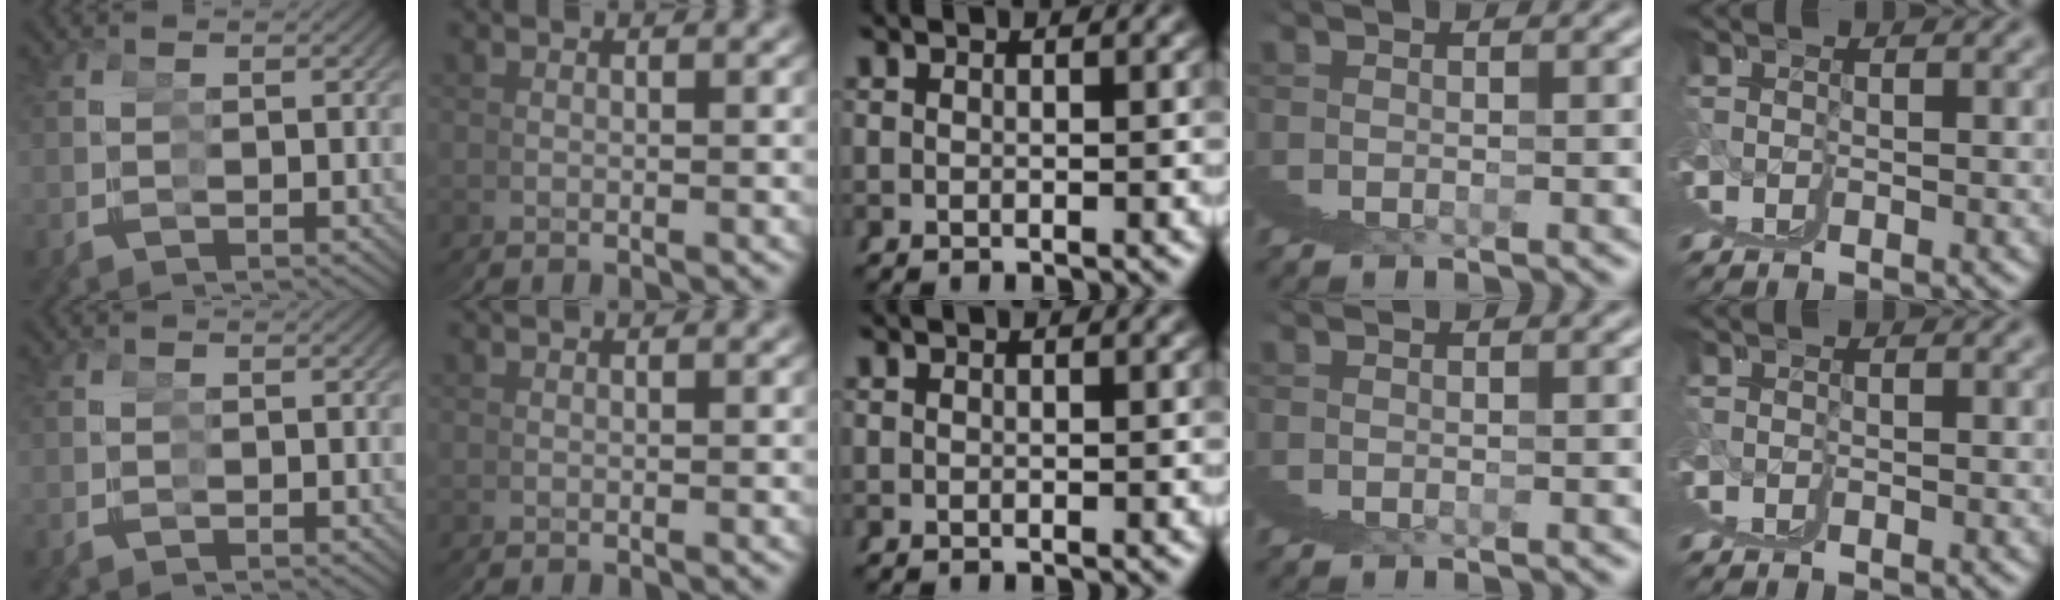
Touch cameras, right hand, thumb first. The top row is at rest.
{}